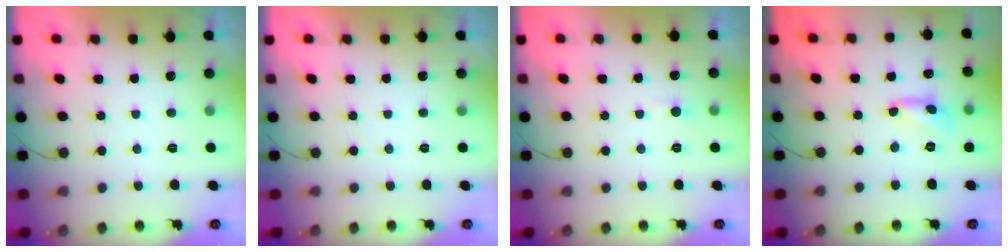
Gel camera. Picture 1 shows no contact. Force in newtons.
{"total": 0.0}
{"total": 2.0, "press": 2.0, "slide": 0.2}
{"total": 2.7, "press": 2.7, "slide": 0.1}